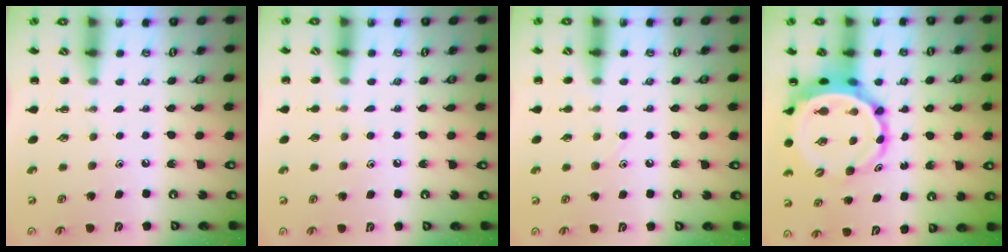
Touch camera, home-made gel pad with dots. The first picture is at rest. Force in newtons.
{"total": 5.3, "press": 5.0, "slide": 1.7}
{"total": 6.2, "press": 5.8, "slide": 2.2}
{"total": 9.0, "press": 8.6, "slide": 2.4}